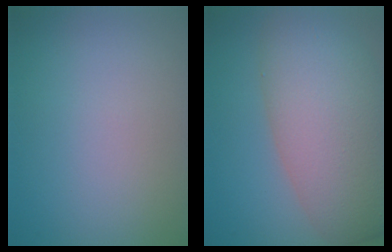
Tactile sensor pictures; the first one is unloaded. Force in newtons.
{"total": 10.3, "press": 10.3, "slide": 0.5}